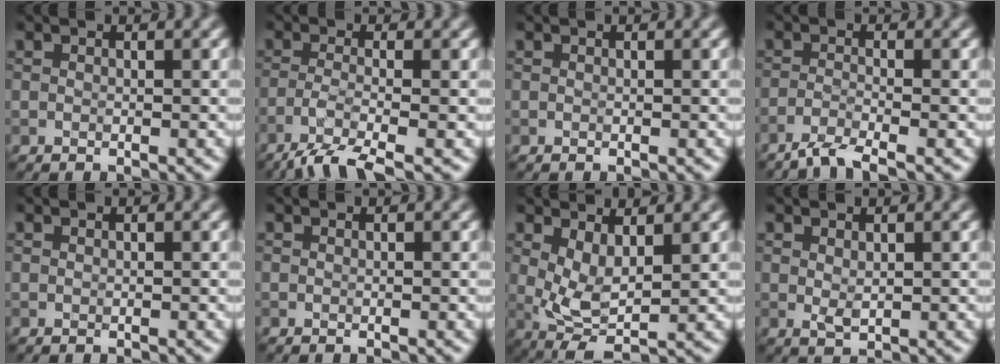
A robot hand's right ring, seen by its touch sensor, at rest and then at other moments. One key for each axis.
{"total": 4.6, "fx": -3.4, "fy": 0.6, "fz": 3.1, "tx": -0.047, "ty": -0.004, "tz": -0.078}
{"total": 0.0}
{"total": 2.9, "fx": -2.5, "fy": 0.1, "fz": 1.5, "tx": -0.024, "ty": -0.005, "tz": -0.065}
{"total": 0.0}
{"total": 0.0}
{"total": 3.7, "fx": 0.7, "fy": 1.1, "fz": 3.4, "tx": -0.067, "ty": -0.009, "tz": 0.016}
{"total": 1.0, "fx": 0.4, "fy": 0.4, "fz": 0.9, "tx": -0.017, "ty": -0.002, "tz": 0.010}